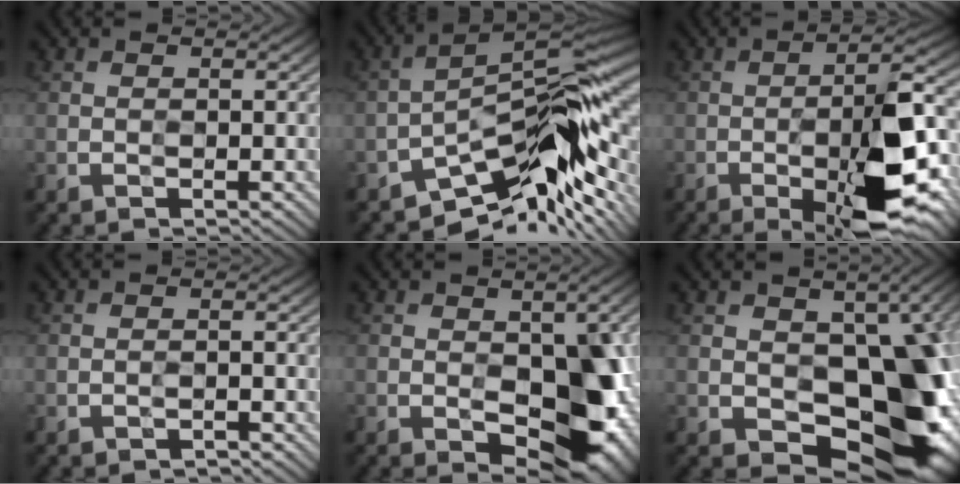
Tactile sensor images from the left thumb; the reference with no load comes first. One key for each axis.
{"total": 12.0, "fx": -7.5, "fy": 3.4, "fz": 8.7, "tx": -0.129, "ty": 0.008, "tz": -0.131}
{"total": 12.1, "fx": -5.4, "fy": 2.9, "fz": 10.4, "tx": -0.154, "ty": 0.007, "tz": -0.086}
{"total": 1.1, "fx": -0.7, "fy": -0.4, "fz": -0.8, "tx": 0.016, "ty": 0.004, "tz": -0.009}
{"total": 11.2, "fx": -2.8, "fy": 6.2, "fz": 8.9, "tx": -0.113, "ty": -0.007, "tz": -0.038}
{"total": 14.0, "fx": -2.1, "fy": 9.2, "fz": 10.4, "tx": -0.120, "ty": -0.019, "tz": -0.023}